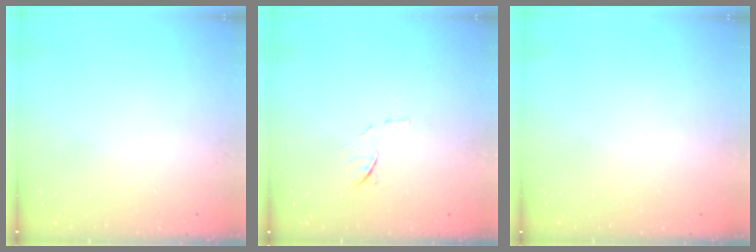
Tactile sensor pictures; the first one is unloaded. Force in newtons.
{"total": 6.2, "press": 6.2, "slide": 1.0}
{"total": 1.5, "press": 1.5, "slide": 0.1}